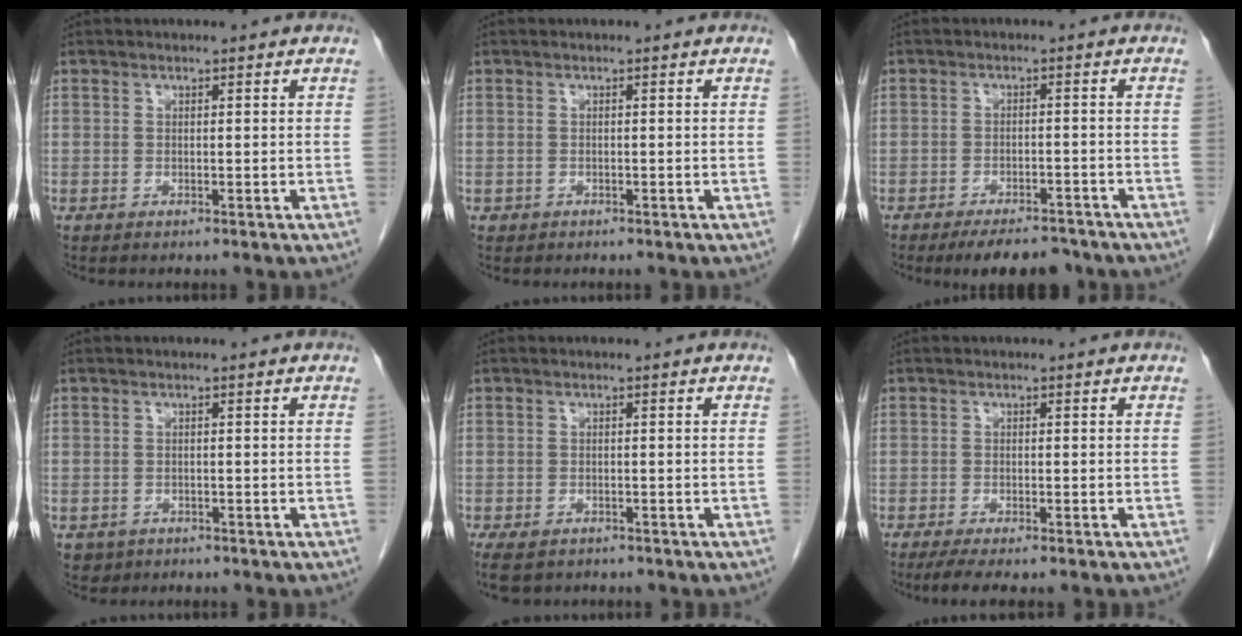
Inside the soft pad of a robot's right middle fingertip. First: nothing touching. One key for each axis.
{"total": 0.6, "fx": -0.3, "fy": 0.4, "fz": 0.0, "tx": -0.010, "ty": 0.003, "tz": -0.005}
{"total": 6.9, "fx": -5.8, "fy": 2.5, "fz": 2.8, "tx": -0.031, "ty": -0.003, "tz": -0.086}
{"total": 2.2, "fx": -1.2, "fy": 1.9, "fz": 0.3, "tx": -0.006, "ty": 0.004, "tz": -0.016}
{"total": 5.5, "fx": -4.0, "fy": 3.0, "fz": 2.3, "tx": -0.042, "ty": -0.007, "tz": -0.060}
{"total": 3.8, "fx": -2.9, "fy": 0.4, "fz": 2.4, "tx": -0.040, "ty": -0.009, "tz": -0.045}